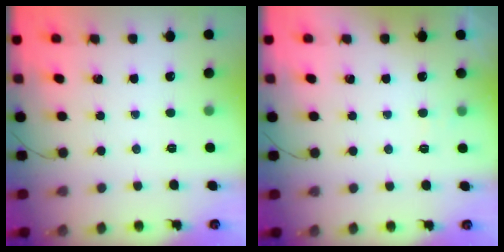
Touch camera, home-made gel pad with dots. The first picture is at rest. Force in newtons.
{"total": 2.3, "press": 2.0, "slide": 1.2}